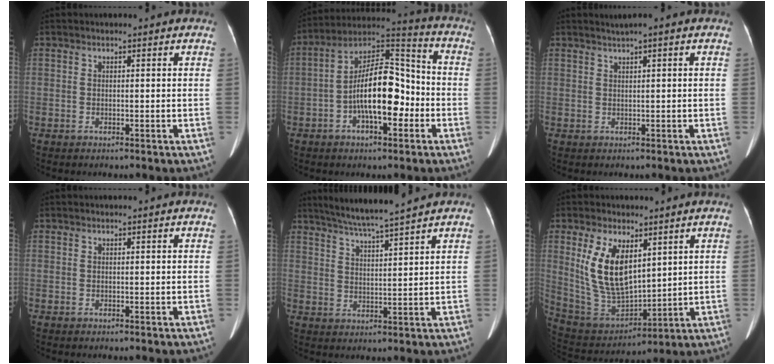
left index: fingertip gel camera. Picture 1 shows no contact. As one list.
[{"total": 13.6, "force": [-3.5, 5.0, 12.2], "torque": [-0.223, 0.030, -0.061]}, {"total": 1.5, "force": [0.9, -0.1, 1.2], "torque": [-0.025, 0.008, 0.019]}, {"total": 0.0}, {"total": 8.2, "force": [7.1, -1.2, 3.8], "torque": [-0.070, 0.005, 0.123]}, {"total": 12.0, "force": [4.2, 5.6, 9.8], "torque": [-0.202, -0.002, 0.095]}]